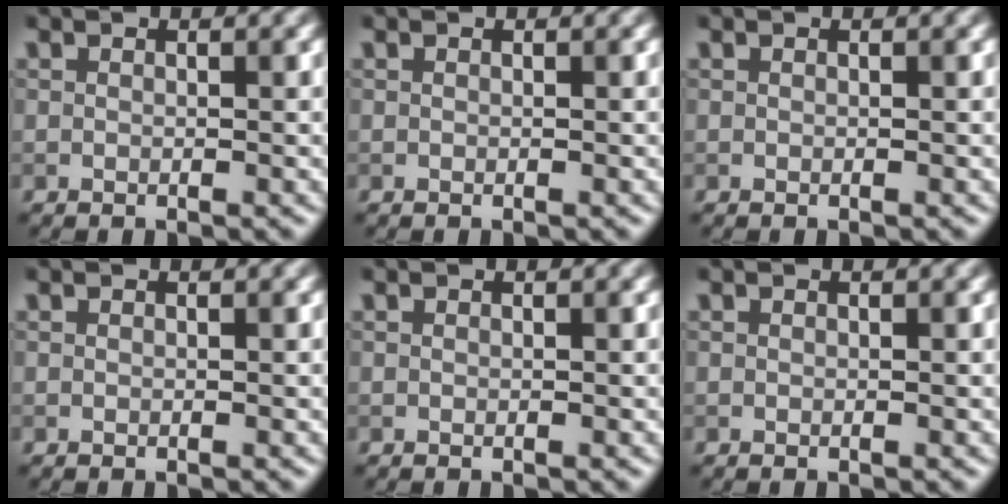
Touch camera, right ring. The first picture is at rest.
{"total": 0.0}
{"total": 0.0}
{"total": 0.0}
{"total": 0.0}
{"total": 0.0}